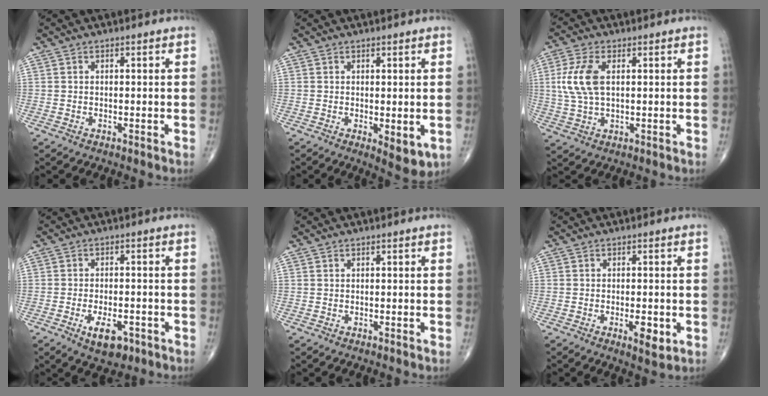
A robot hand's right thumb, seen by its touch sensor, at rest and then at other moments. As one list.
[{"total": 4.9, "force": [-0.9, 2.1, 4.4], "torque": [-0.051, -0.014, -0.004]}, {"total": 8.2, "force": [1.5, 4.3, 6.9], "torque": [-0.162, 0.002, 0.031]}, {"total": 6.4, "force": [-3.0, 3.2, 4.7], "torque": [-0.070, 0.008, -0.040]}, {"total": 0.0}, {"total": 4.2, "force": [-1.2, 1.6, 3.7], "torque": [-0.050, -0.006, -0.015]}]